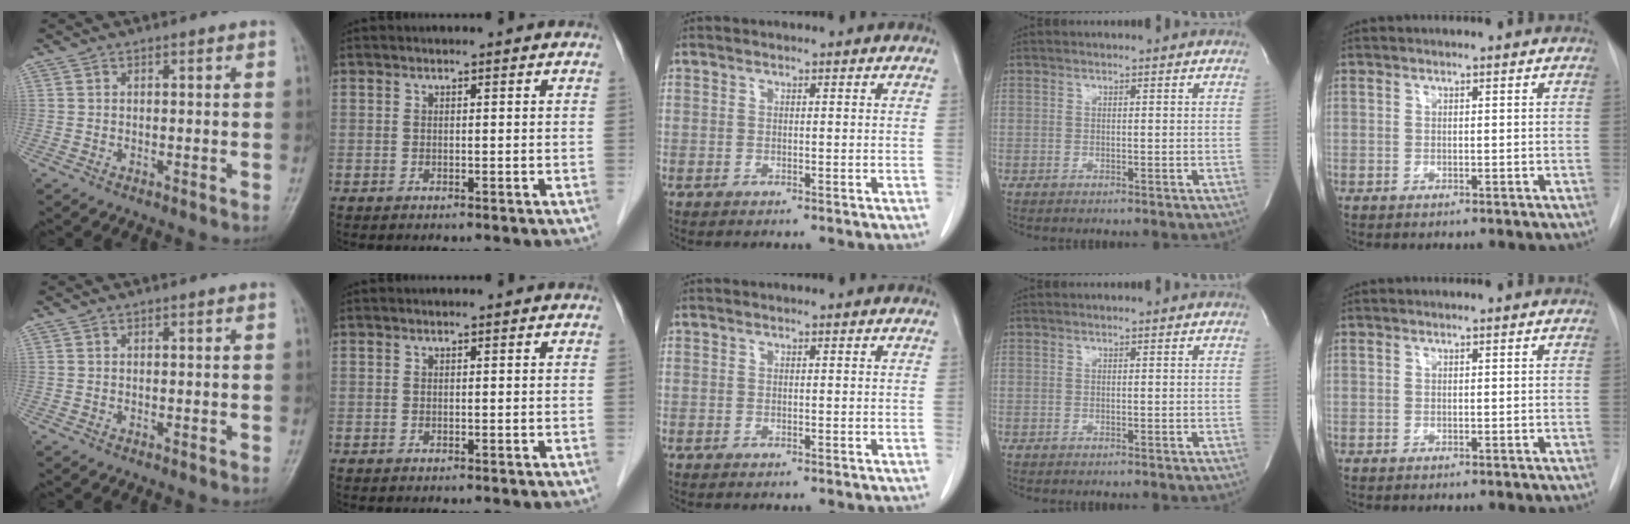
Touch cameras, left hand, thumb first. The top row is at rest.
{}